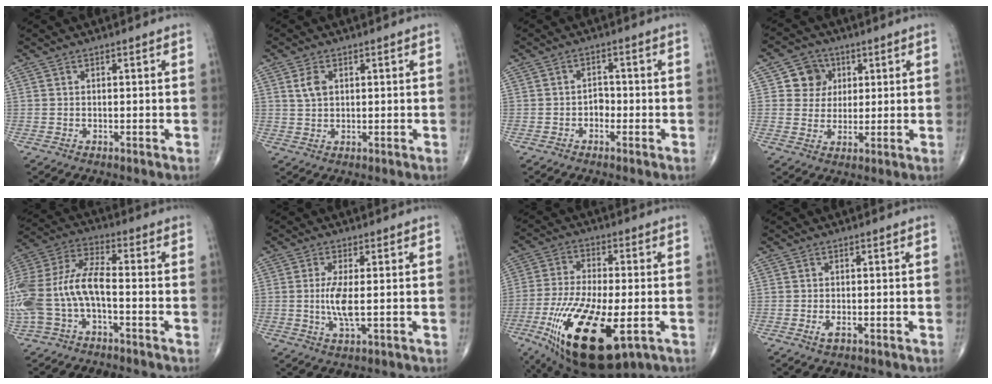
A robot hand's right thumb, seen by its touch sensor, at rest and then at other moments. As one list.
[{"total": 3.2, "force": [1.1, 2.1, 2.2], "torque": [-0.038, -0.002, 0.023]}, {"total": 2.2, "force": [-0.9, 1.7, 1.2], "torque": [-0.002, 0.010, -0.021]}, {"total": 6.5, "force": [2.1, 6.0, 1.6], "torque": [0.009, 0.000, 0.031]}, {"total": 17.4, "force": [-3.7, 8.5, 14.7], "torque": [-0.333, 0.047, -0.069]}, {"total": 5.3, "force": [-0.1, 1.2, 5.2], "torque": [-0.122, -0.012, -0.004]}, {"total": 22.1, "force": [-7.9, 8.6, 18.7], "torque": [-0.386, -0.019, -0.125]}, {"total": 1.9, "force": [-0.8, 0.9, 1.5], "torque": [-0.030, -0.001, -0.014]}]